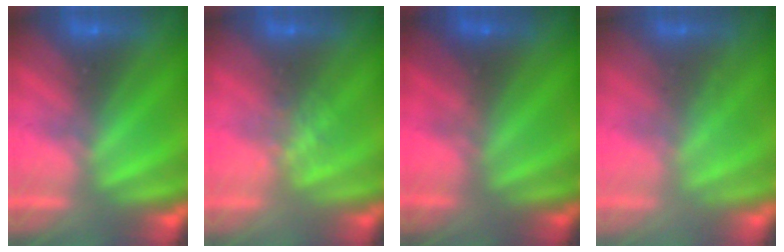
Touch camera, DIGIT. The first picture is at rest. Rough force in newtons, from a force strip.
{"total": 2.2}
{"total": 2.2}
{"total": 2.1}